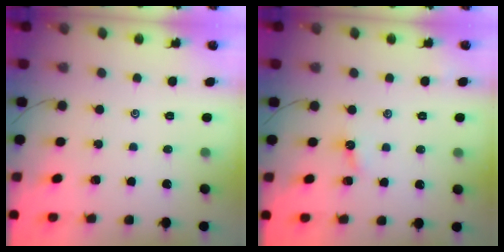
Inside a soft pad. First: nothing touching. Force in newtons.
{"total": 4.6, "press": 4.5, "slide": 0.7}